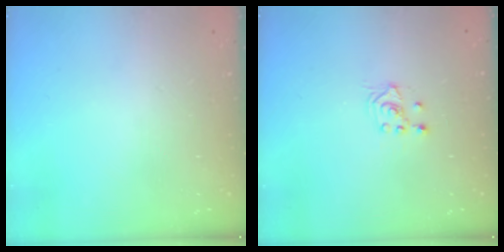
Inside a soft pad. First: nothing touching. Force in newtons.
{"total": 2.1, "press": 2.0, "slide": 0.8}